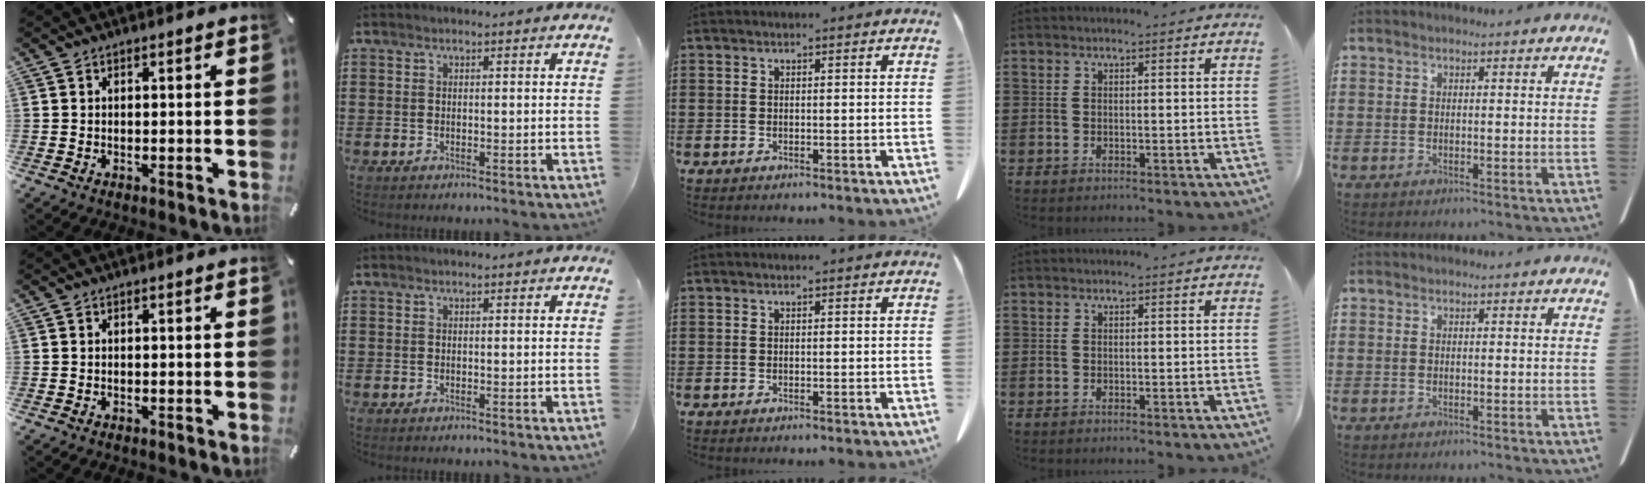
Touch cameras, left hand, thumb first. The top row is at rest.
{}